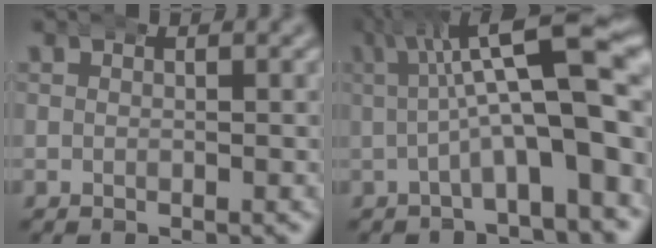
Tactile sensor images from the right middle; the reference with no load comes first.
{"total": 8.7, "force": [0.4, 2.7, 8.3], "torque": [-0.111, 0.010, 0.003]}